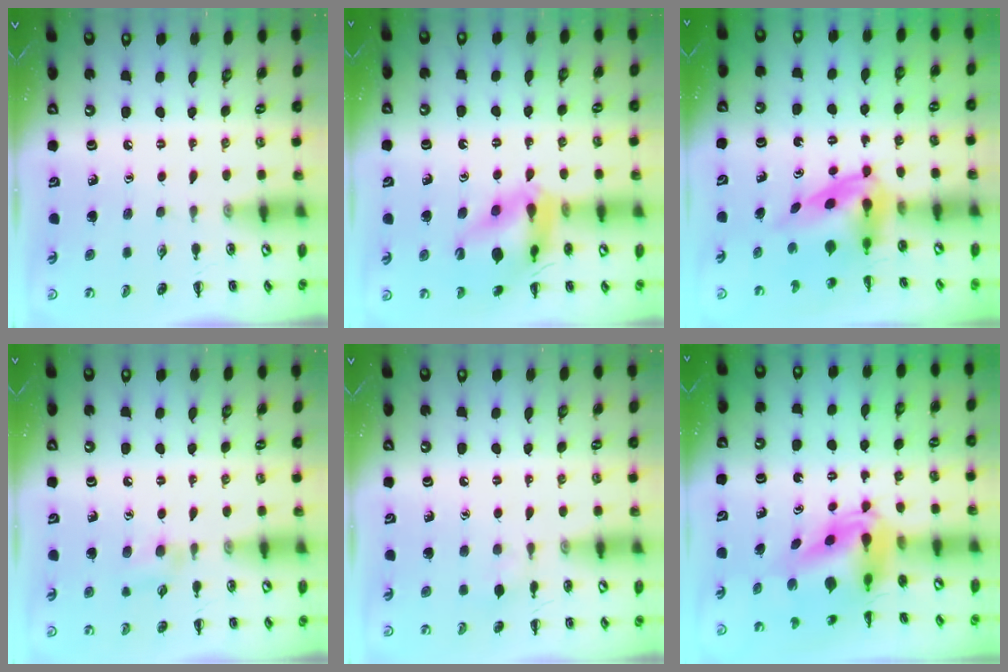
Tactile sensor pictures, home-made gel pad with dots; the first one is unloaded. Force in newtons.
{"total": 14.7, "press": 14.5, "slide": 2.6}
{"total": 4.0, "press": 4.0, "slide": 0.7}
{"total": 6.7, "press": 6.4, "slide": 2.0}
{"total": 4.8, "press": 4.5, "slide": 1.8}
{"total": 7.6, "press": 7.2, "slide": 2.4}